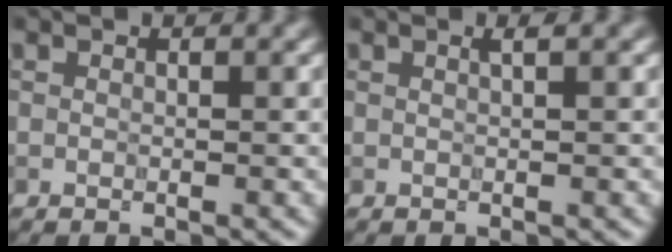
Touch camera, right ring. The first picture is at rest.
{"total": 0.9, "force": [0.4, 0.2, 0.8], "torque": [-0.007, 0.003, 0.004]}